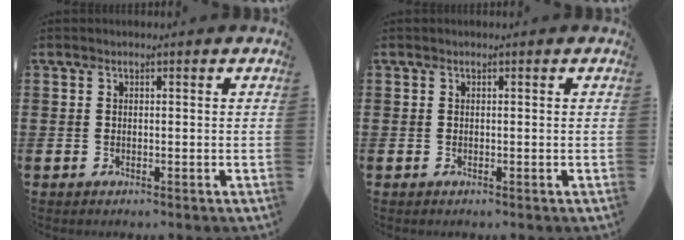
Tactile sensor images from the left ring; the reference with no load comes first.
{"total": 0.0}